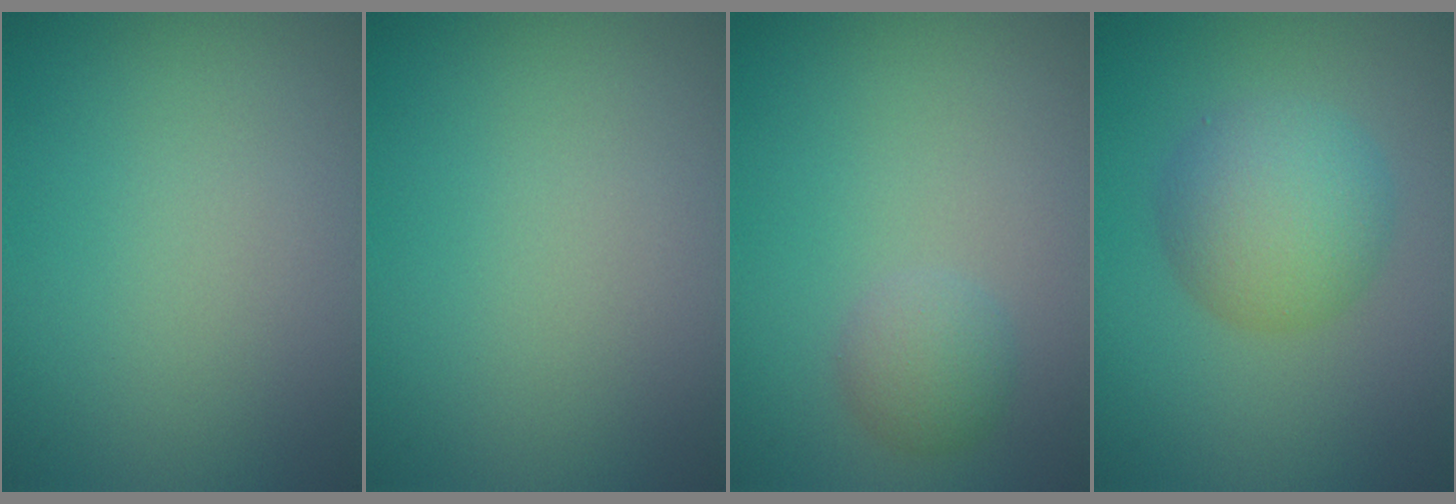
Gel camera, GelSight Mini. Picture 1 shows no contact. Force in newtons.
{"total": 0.0}
{"total": 1.8, "press": 1.8, "slide": 0.1}
{"total": 5.0, "press": 5.0, "slide": 0.0}